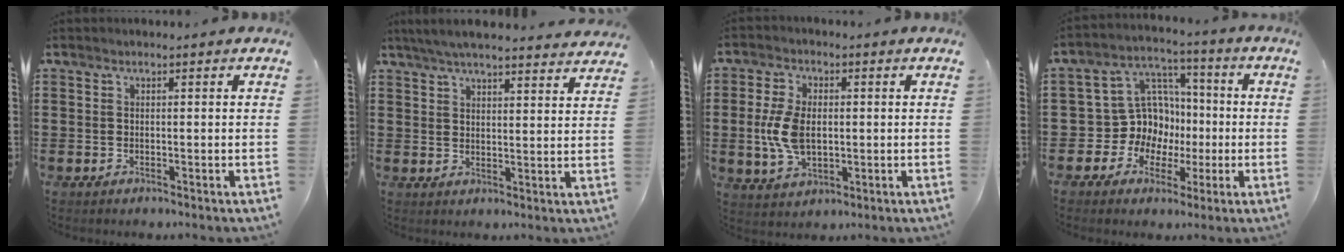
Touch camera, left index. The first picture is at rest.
{"total": 5.1, "force": [4.8, 0.1, 1.7], "torque": [-0.048, -0.017, 0.085]}
{"total": 7.6, "force": [0.0, 4.6, 6.0], "torque": [-0.150, 0.003, -0.008]}
{"total": 10.0, "force": [-0.4, 9.6, 2.8], "torque": [-0.100, 0.002, 0.001]}